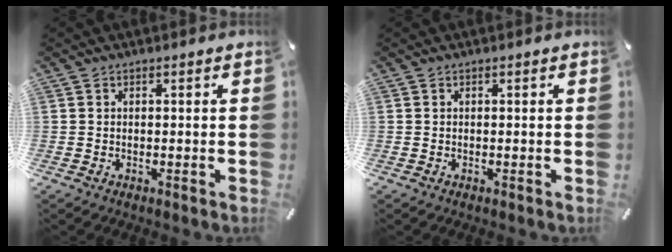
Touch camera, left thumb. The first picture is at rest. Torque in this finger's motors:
{"motor_torque": [0.00, 0.00, 0.00, 0.00, 0.00]}